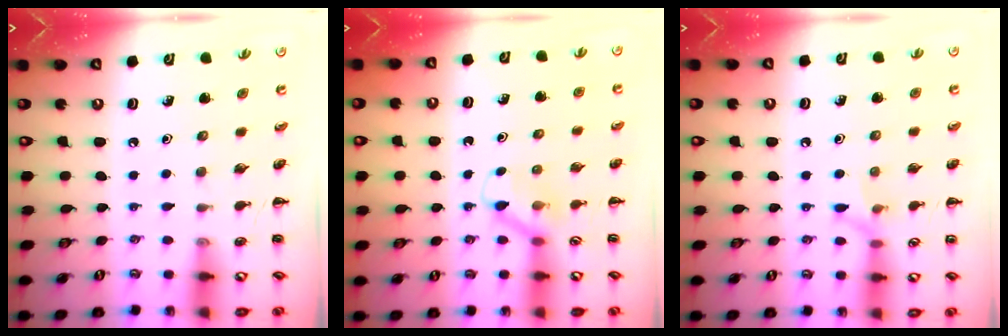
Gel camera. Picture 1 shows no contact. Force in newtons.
{"total": 2.9, "press": 2.7, "slide": 1.1}
{"total": 6.1, "press": 5.7, "slide": 2.2}